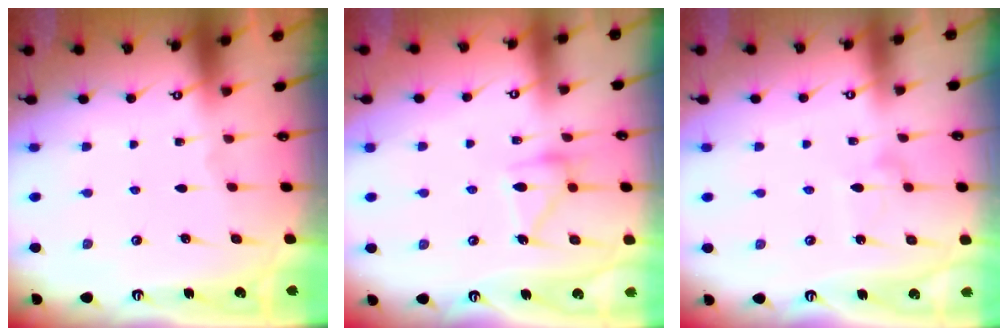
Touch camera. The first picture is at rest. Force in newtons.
{"total": 14.3, "press": 14.2, "slide": 0.8}
{"total": 4.6, "press": 4.6, "slide": 0.4}